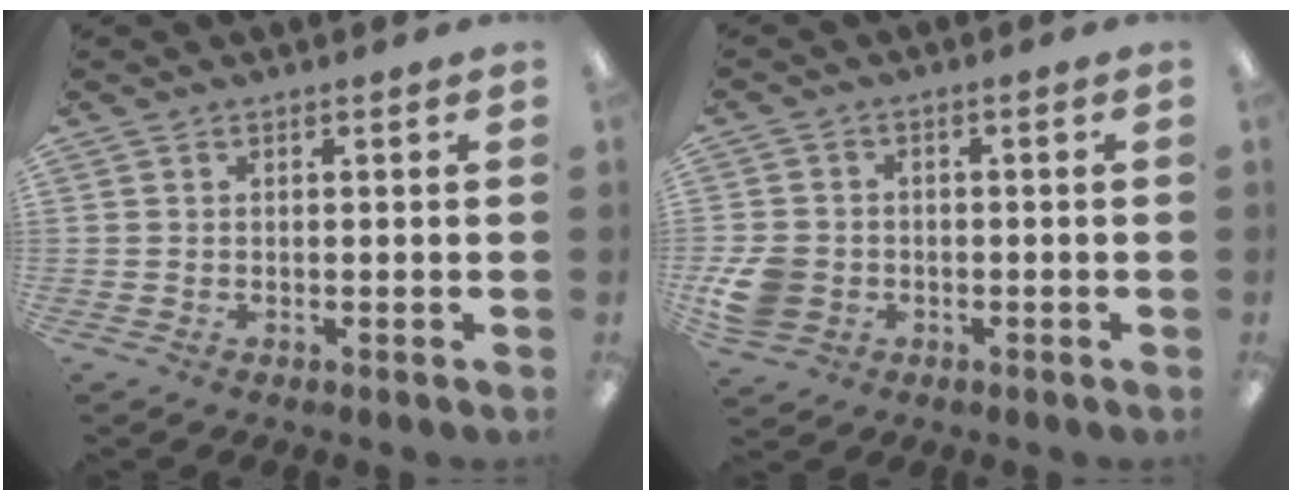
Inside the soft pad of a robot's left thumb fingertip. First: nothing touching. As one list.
[{"total": 7.0, "force": [-2.1, 5.8, 3.4], "torque": [-0.082, 0.010, -0.040]}]